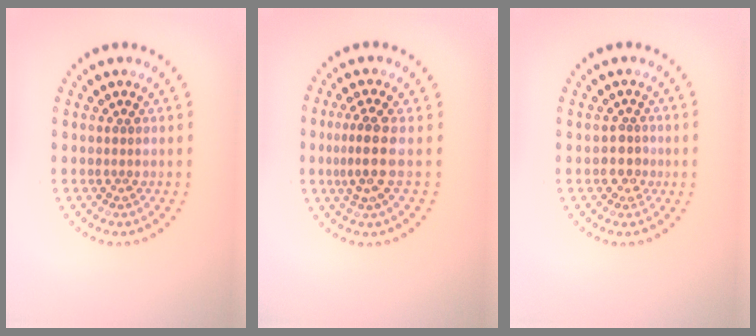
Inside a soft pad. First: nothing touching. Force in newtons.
{"total": 3.0, "press": 2.4, "slide": 1.7}
{"total": 1.9, "press": 1.7, "slide": 0.9}